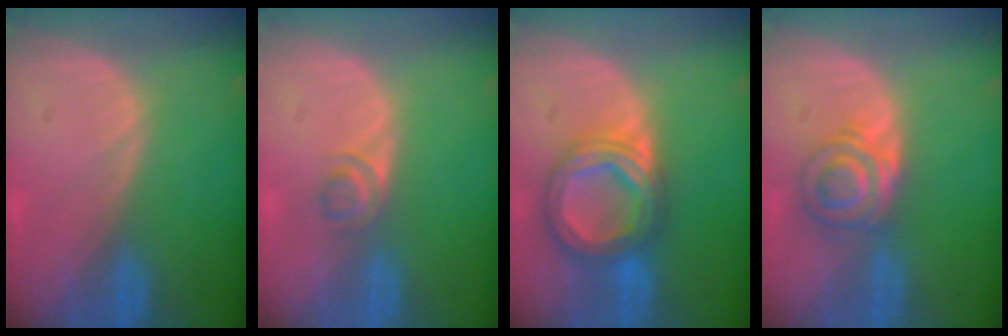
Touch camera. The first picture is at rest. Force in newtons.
{"total": 2.3, "press": 2.1, "slide": 1.0}
{"total": 8.6, "press": 8.6, "slide": 0.6}
{"total": 6.0, "press": 5.5, "slide": 2.2}